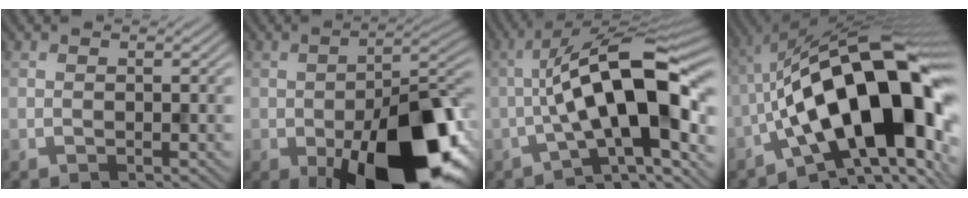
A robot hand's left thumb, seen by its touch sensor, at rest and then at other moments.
{"total": 19.6, "force": [-7.7, 9.4, 15.4], "torque": [-0.227, -0.037, -0.113]}
{"total": 15.4, "force": [-2.4, 5.3, 14.3], "torque": [-0.217, 0.024, -0.047]}
{"total": 19.0, "force": [-3.6, 8.1, 16.8], "torque": [-0.251, 0.027, -0.070]}